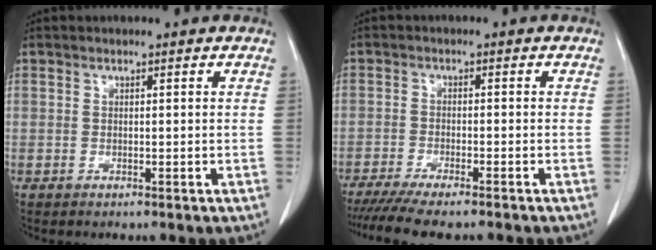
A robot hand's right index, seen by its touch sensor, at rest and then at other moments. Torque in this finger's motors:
{"motor_torque": [1.02, -1.07, 0.44, 0.12]}